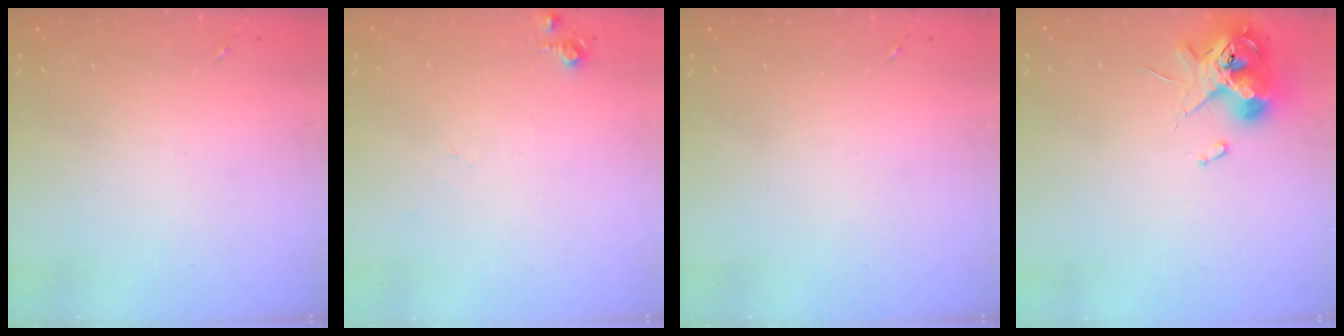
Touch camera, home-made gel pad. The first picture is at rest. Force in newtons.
{"total": 4.2, "press": 4.2, "slide": 0.6}
{"total": 0.0}
{"total": 11.9, "press": 11.7, "slide": 2.1}